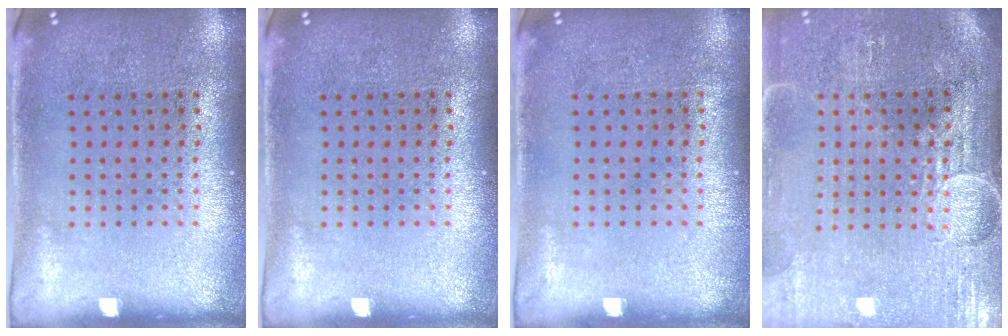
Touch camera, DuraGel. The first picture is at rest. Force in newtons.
{"total": 0.0}
{"total": 0.0}
{"total": 3.8, "press": 3.6, "slide": 1.4}